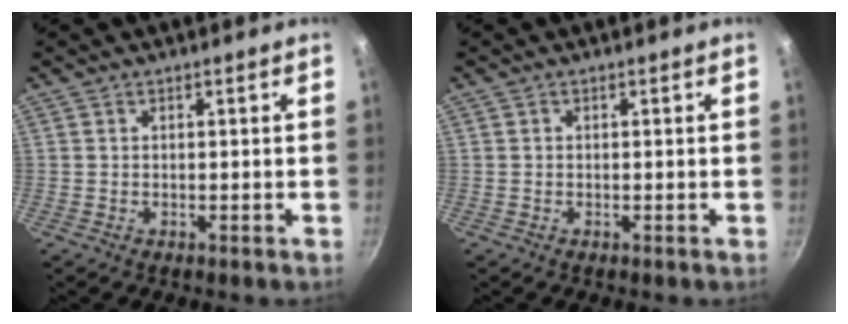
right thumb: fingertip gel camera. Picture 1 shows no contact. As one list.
[{"total": 0.0}]